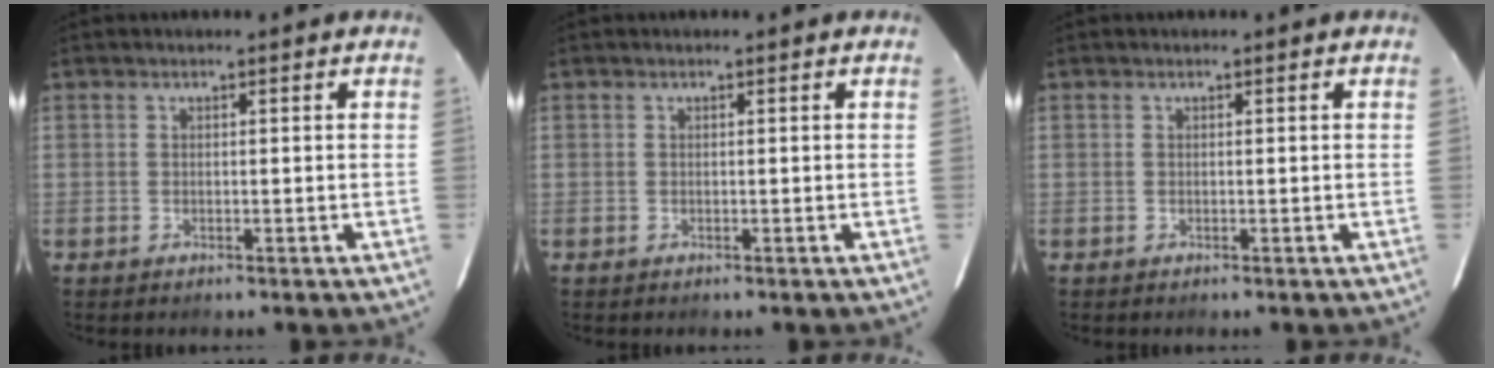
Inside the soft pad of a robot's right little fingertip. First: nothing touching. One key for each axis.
{"total": 0.0}
{"total": 0.0}